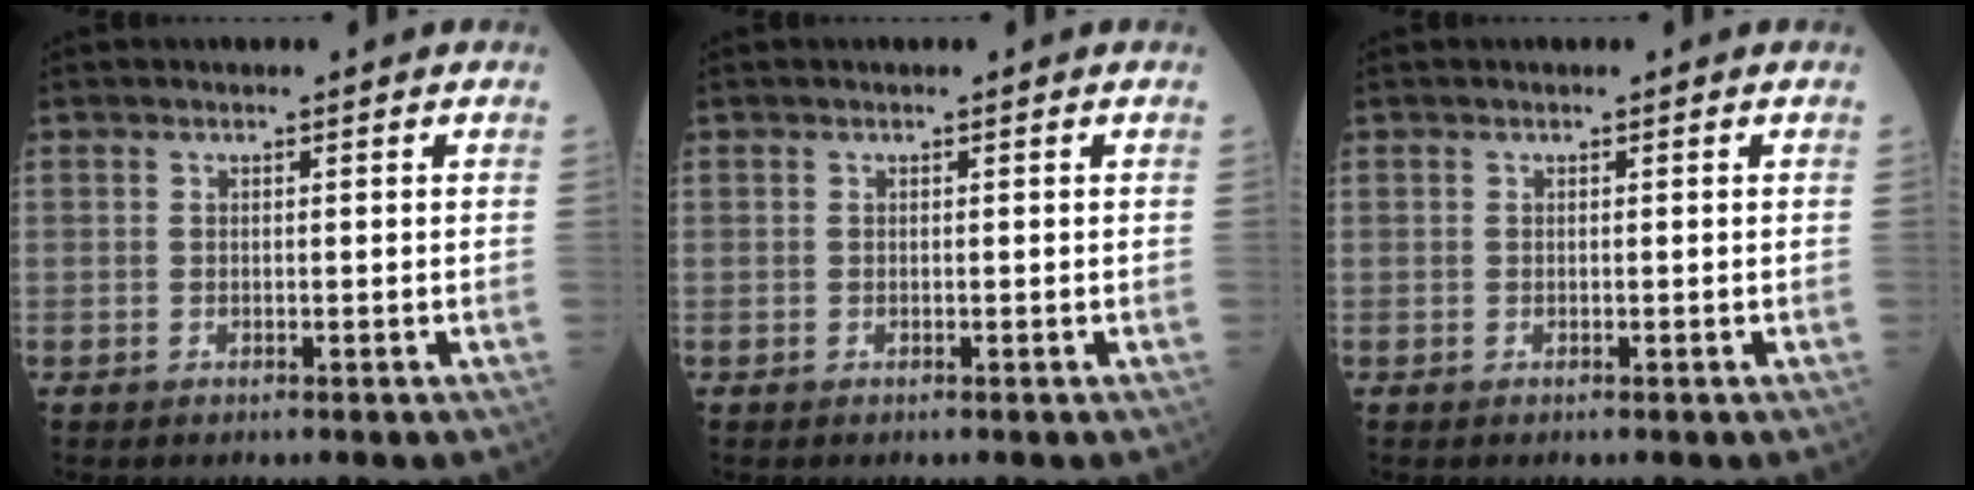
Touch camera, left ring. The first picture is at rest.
{"total": 0.0}
{"total": 0.0}